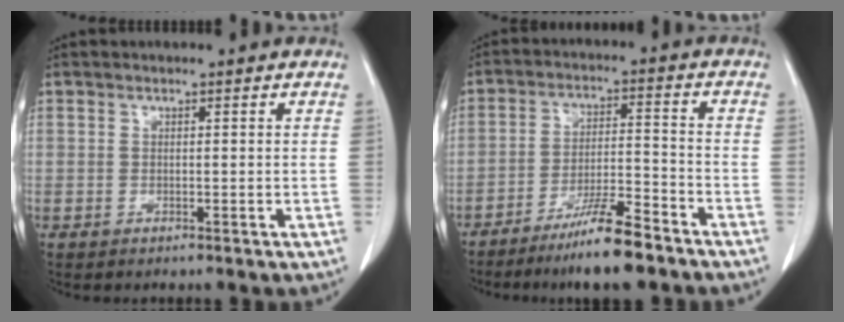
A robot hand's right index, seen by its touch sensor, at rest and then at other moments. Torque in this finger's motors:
{"motor_torque": [0.80, -0.80, 0.52, 0.11]}